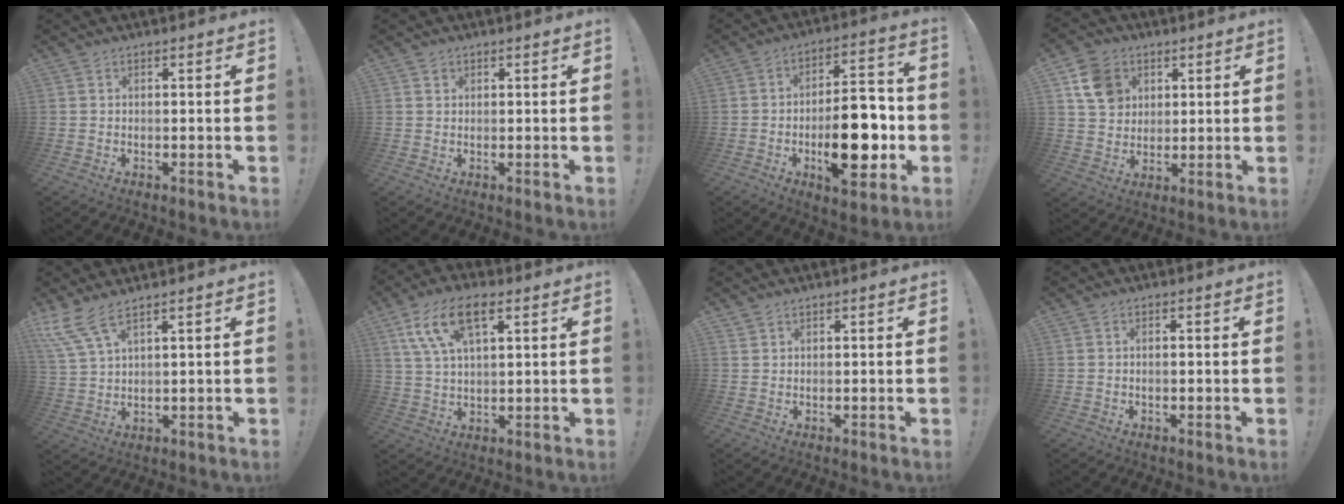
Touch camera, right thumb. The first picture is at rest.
{"total": 1.0, "force": [0.7, 0.8, 0.0], "torque": [0.004, -0.001, 0.013]}
{"total": 19.6, "force": [-4.7, 9.0, 16.8], "torque": [-0.239, 0.024, -0.067]}
{"total": 11.7, "force": [4.6, 9.7, 4.4], "torque": [-0.056, -0.015, 0.096]}
{"total": 7.2, "force": [5.2, 1.2, 4.9], "torque": [-0.114, -0.023, 0.099]}
{"total": 12.6, "force": [5.9, 5.9, 9.5], "torque": [-0.181, -0.003, 0.110]}
{"total": 1.0, "force": [0.9, 0.4, 0.3], "torque": [-0.001, -0.004, 0.016]}
{"total": 0.8, "force": [-0.2, 0.3, 0.7], "torque": [-0.013, 0.002, -0.004]}